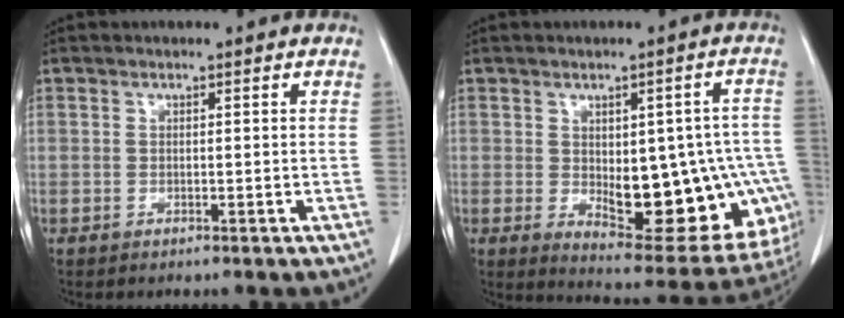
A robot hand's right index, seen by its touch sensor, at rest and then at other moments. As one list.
[{"total": 19.3, "force": [-3.4, 8.7, 16.8], "torque": [-0.156, 0.016, -0.016]}]